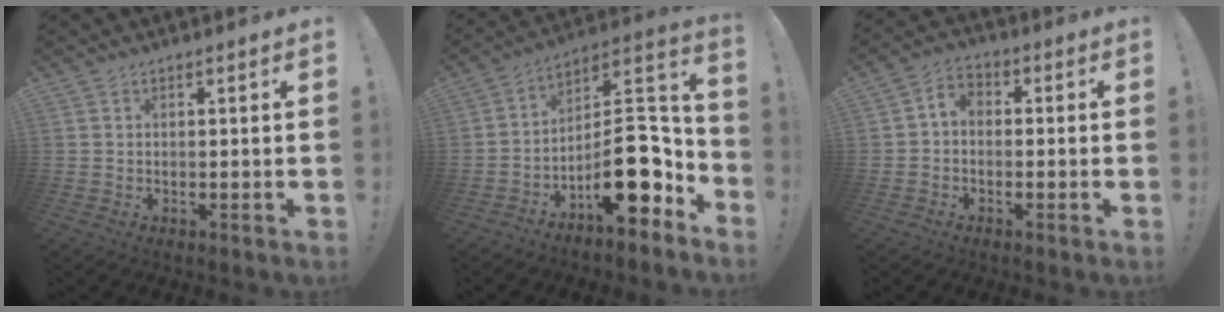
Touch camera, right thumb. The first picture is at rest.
{"total": 17.6, "force": [-5.9, 8.7, 14.1], "torque": [-0.184, 0.032, -0.084]}
{"total": 3.3, "force": [-1.3, 2.5, 1.8], "torque": [-0.035, 0.009, -0.025]}